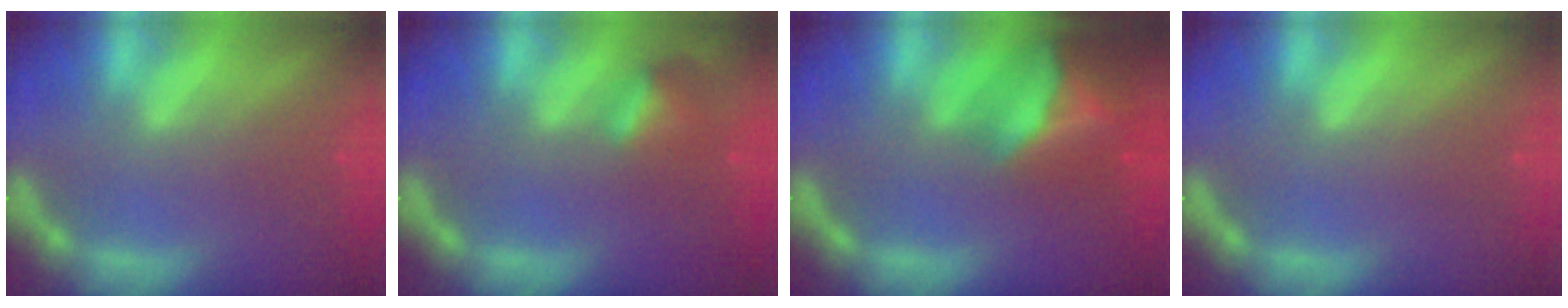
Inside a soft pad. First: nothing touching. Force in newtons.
{"total": 2.4}
{"total": 8.9}
{"total": 0.0}